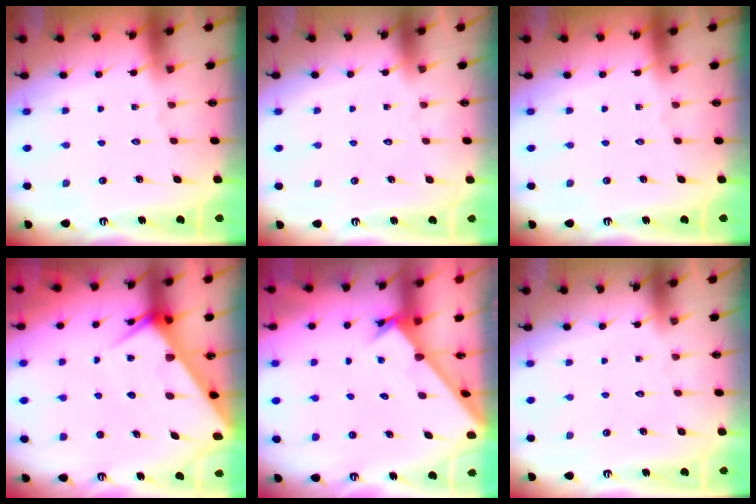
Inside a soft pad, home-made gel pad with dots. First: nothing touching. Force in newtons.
{"total": 1.6, "press": 1.6, "slide": 0.0}
{"total": 0.0}
{"total": 5.9, "press": 5.9, "slide": 0.5}
{"total": 1.8, "press": 1.8, "slide": 0.1}
{"total": 1.8, "press": 1.8, "slide": 0.1}